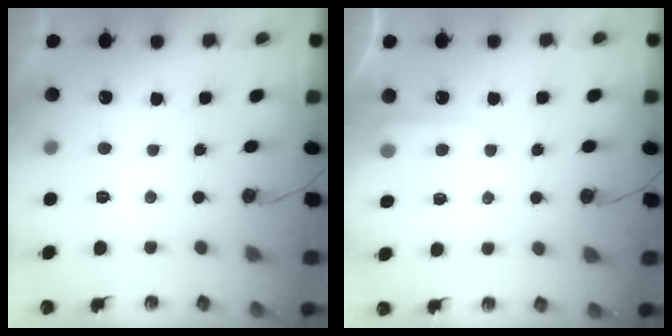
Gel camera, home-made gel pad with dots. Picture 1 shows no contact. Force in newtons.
{"total": 6.8, "press": 6.8, "slide": 0.7}